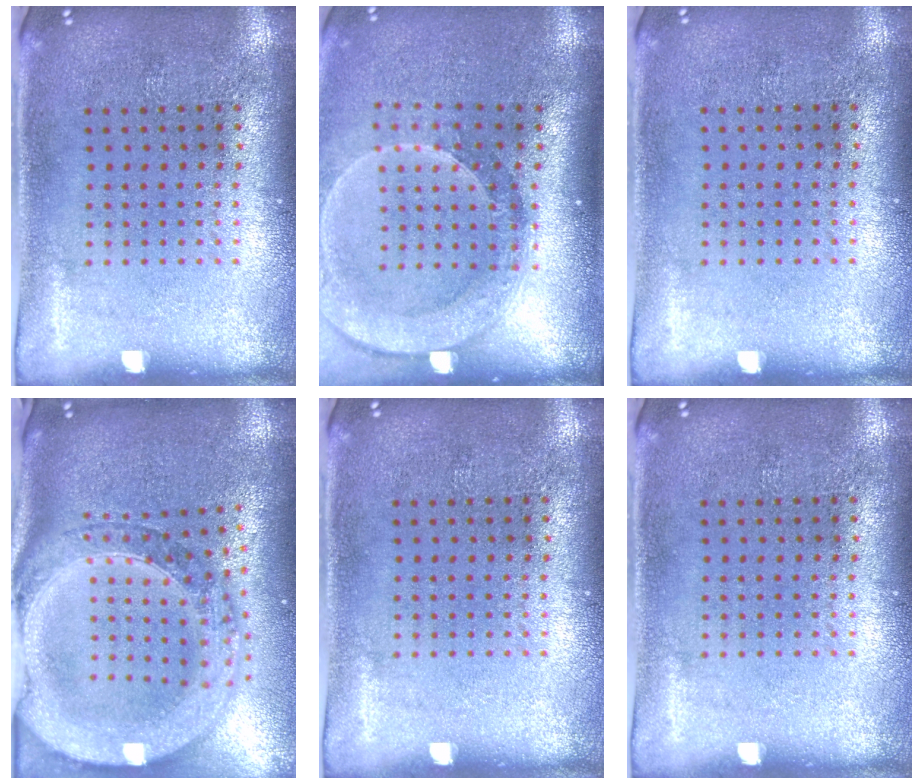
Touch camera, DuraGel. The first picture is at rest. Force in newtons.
{"total": 2.5, "press": 1.9, "slide": 1.6}
{"total": 0.0}
{"total": 3.8, "press": 2.9, "slide": 2.4}
{"total": 0.0}
{"total": 0.0}